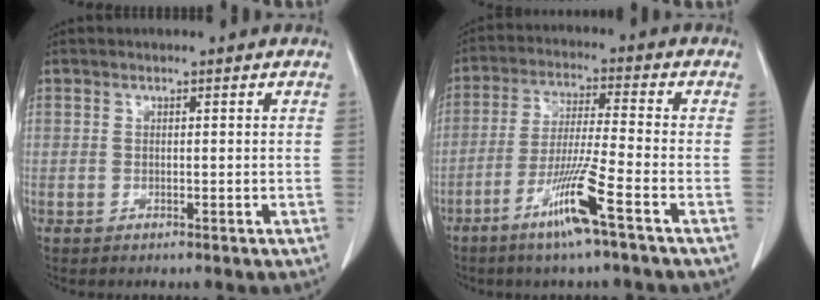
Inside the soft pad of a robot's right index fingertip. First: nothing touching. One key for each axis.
{"total": 9.6, "fx": -5.1, "fy": -0.8, "fz": 8.0, "tx": -0.154, "ty": -0.018, "tz": -0.102}